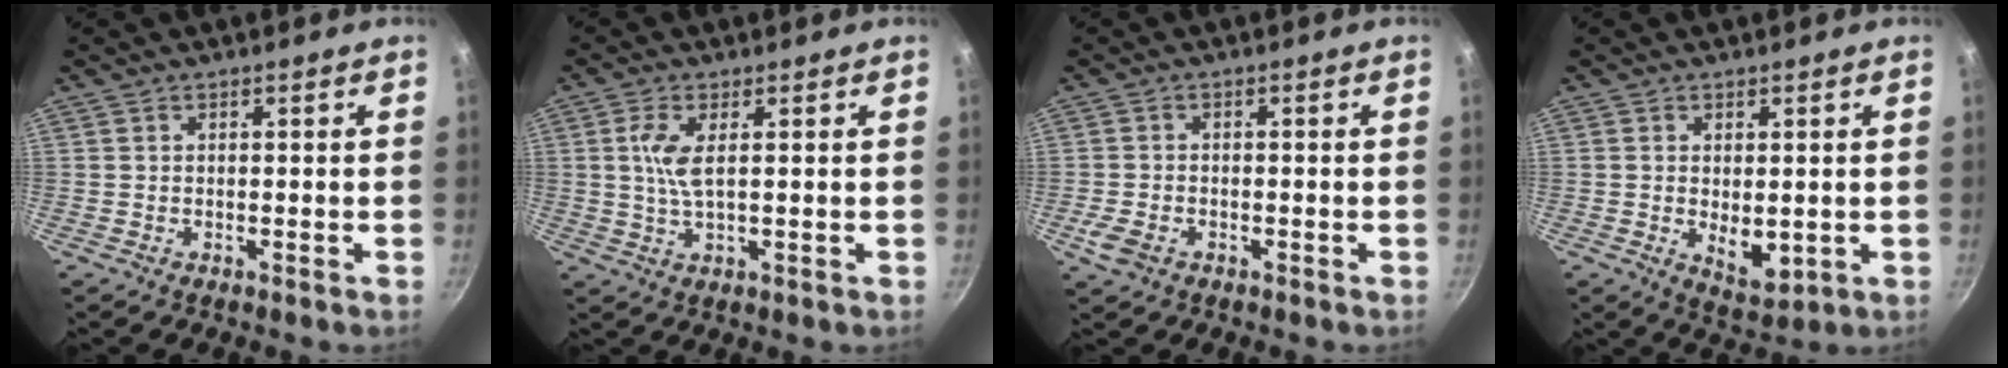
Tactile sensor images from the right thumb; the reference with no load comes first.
{"total": 4.5, "force": [0.8, 1.5, 4.2], "torque": [-0.099, 0.002, 0.018]}
{"total": 3.8, "force": [-1.7, 2.5, 2.4], "torque": [-0.054, 0.006, -0.033]}
{"total": 6.2, "force": [-0.3, 3.5, 5.1], "torque": [-0.069, -0.017, 0.005]}